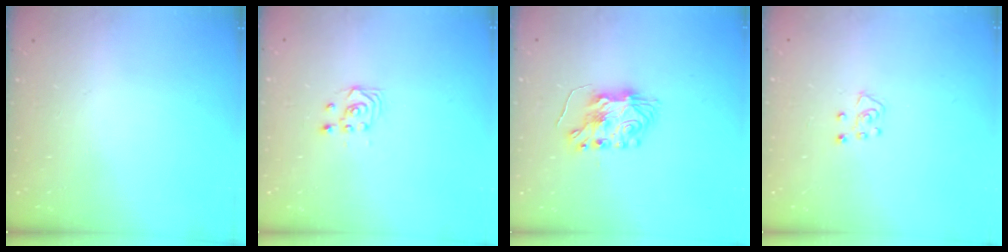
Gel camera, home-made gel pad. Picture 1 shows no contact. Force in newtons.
{"total": 3.8, "press": 3.8, "slide": 0.3}
{"total": 7.5, "press": 7.5, "slide": 0.6}
{"total": 5.3, "press": 5.3, "slide": 0.4}